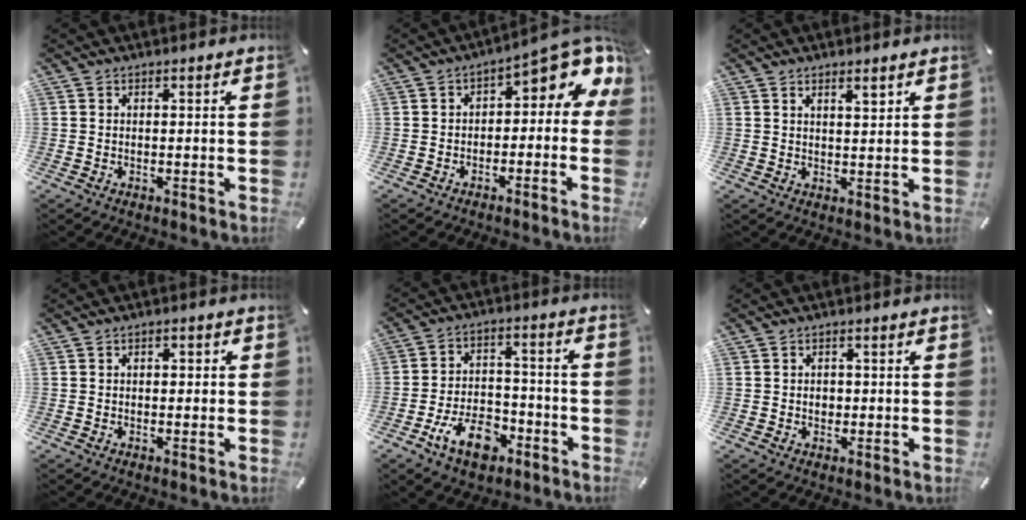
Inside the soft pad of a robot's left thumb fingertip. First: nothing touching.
{"total": 6.9, "force": [2.5, 3.5, 5.4], "torque": [-0.068, -0.029, 0.039]}
{"total": 2.8, "force": [2.0, 0.7, 1.7], "torque": [-0.028, -0.007, 0.035]}
{"total": 1.4, "force": [-0.1, 1.0, 0.9], "torque": [-0.017, 0.006, -0.006]}
{"total": 12.1, "force": [-6.2, 7.1, 7.6], "torque": [-0.135, 0.035, -0.108]}
{"total": 1.8, "force": [0.0, 1.5, 1.0], "torque": [-0.014, 0.002, -0.004]}